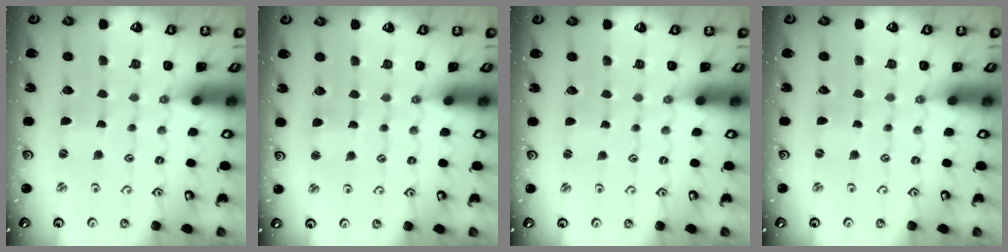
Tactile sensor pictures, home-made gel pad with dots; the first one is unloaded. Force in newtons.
{"total": 2.8, "press": 2.7, "slide": 0.6}
{"total": 0.0}
{"total": 0.0}